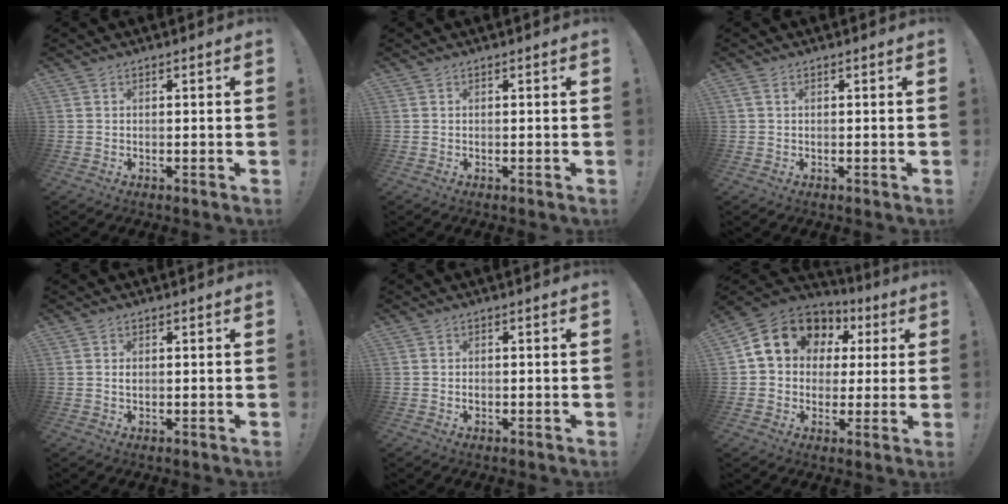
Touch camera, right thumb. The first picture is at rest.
{"total": 0.0}
{"total": 1.3, "force": [0.4, 0.7, 1.0], "torque": [-0.022, 0.003, 0.009]}
{"total": 0.9, "force": [0.1, 0.7, 0.7], "torque": [-0.007, 0.000, 0.000]}
{"total": 0.8, "force": [-0.3, 0.6, 0.3], "torque": [-0.007, 0.002, -0.006]}
{"total": 14.0, "force": [5.8, 11.1, 6.4], "torque": [-0.094, -0.027, 0.116]}